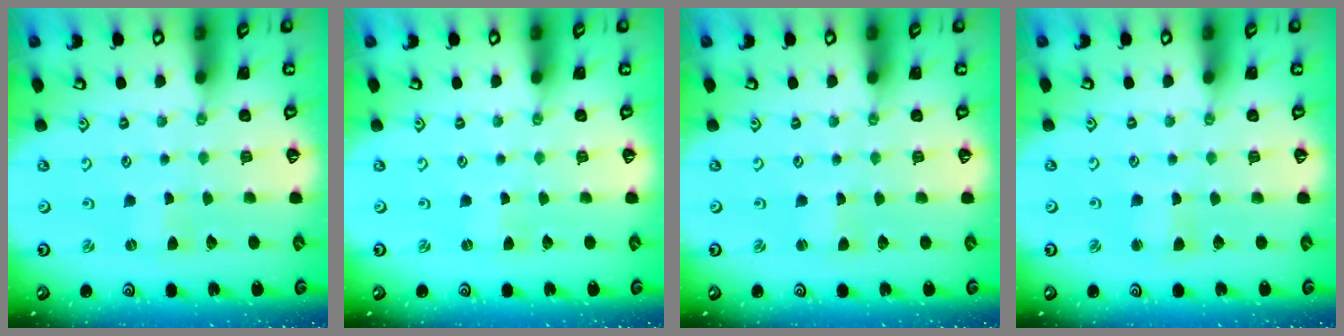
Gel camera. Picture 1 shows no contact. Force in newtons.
{"total": 0.0}
{"total": 0.6, "press": 0.6, "slide": 0.1}
{"total": 2.5, "press": 2.5, "slide": 0.3}